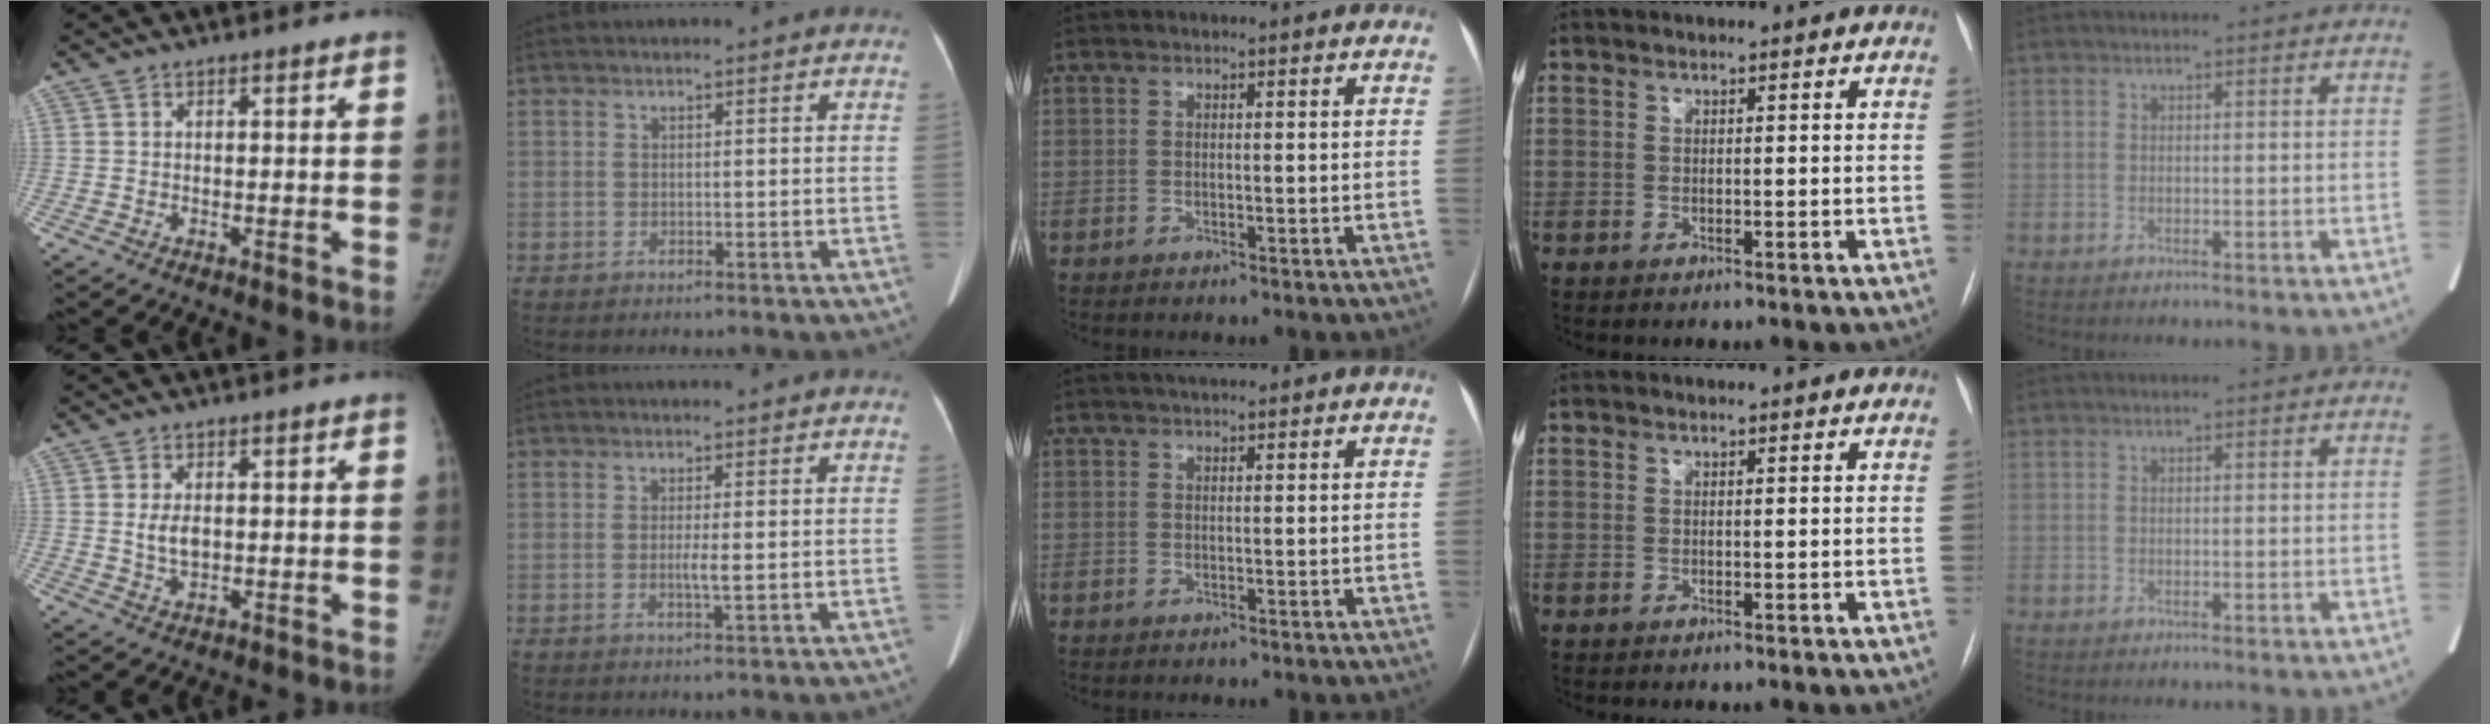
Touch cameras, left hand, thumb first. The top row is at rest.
{"thumb": {"total": 3.6, "force": [0.4, 2.2, 2.8], "torque": [-0.050, -0.006, 0.011]}, "index": {"total": 1.6, "force": [-0.5, -0.2, 1.5], "torque": [-0.035, -0.002, -0.004]}, "middle": {"total": 3.9, "force": [3.2, 0.7, 2.1], "torque": [-0.031, 0.023, 0.051]}}